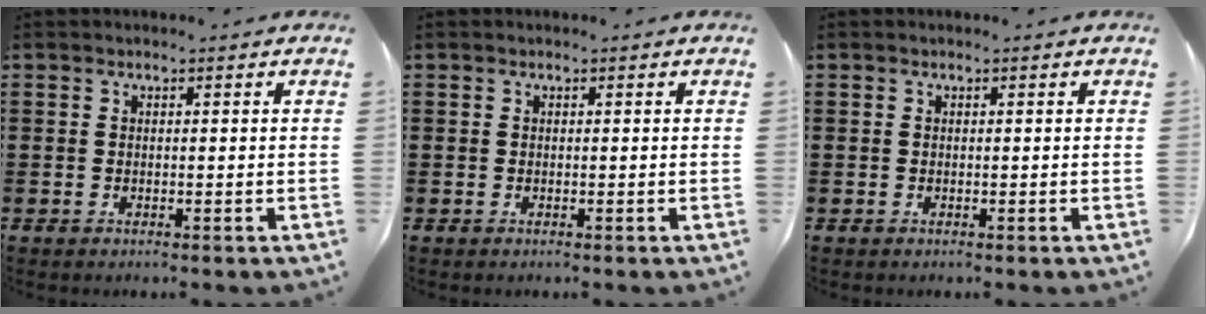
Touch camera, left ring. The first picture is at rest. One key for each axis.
{"total": 0.0}
{"total": 0.0}